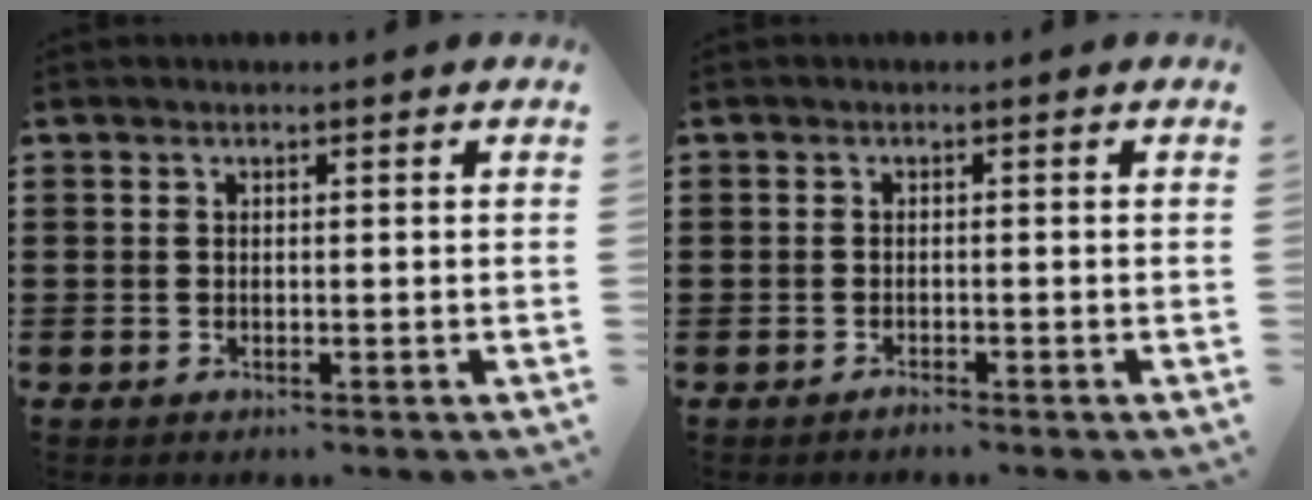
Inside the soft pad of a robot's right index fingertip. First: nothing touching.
{"total": 0.8, "force": [-0.8, 0.0, 0.1], "torque": [-0.004, -0.001, -0.017]}